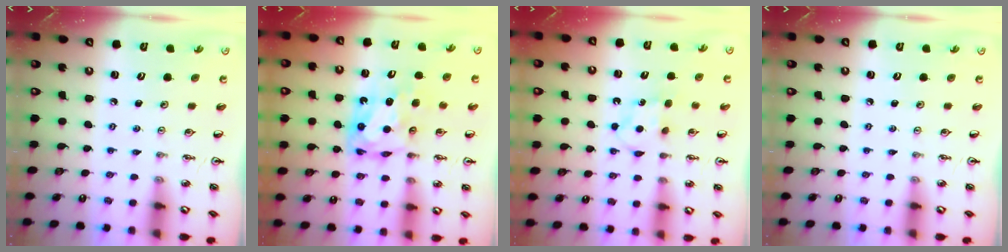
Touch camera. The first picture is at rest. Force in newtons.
{"total": 7.8, "press": 7.7, "slide": 0.7}
{"total": 5.1, "press": 5.0, "slide": 0.8}
{"total": 0.0}